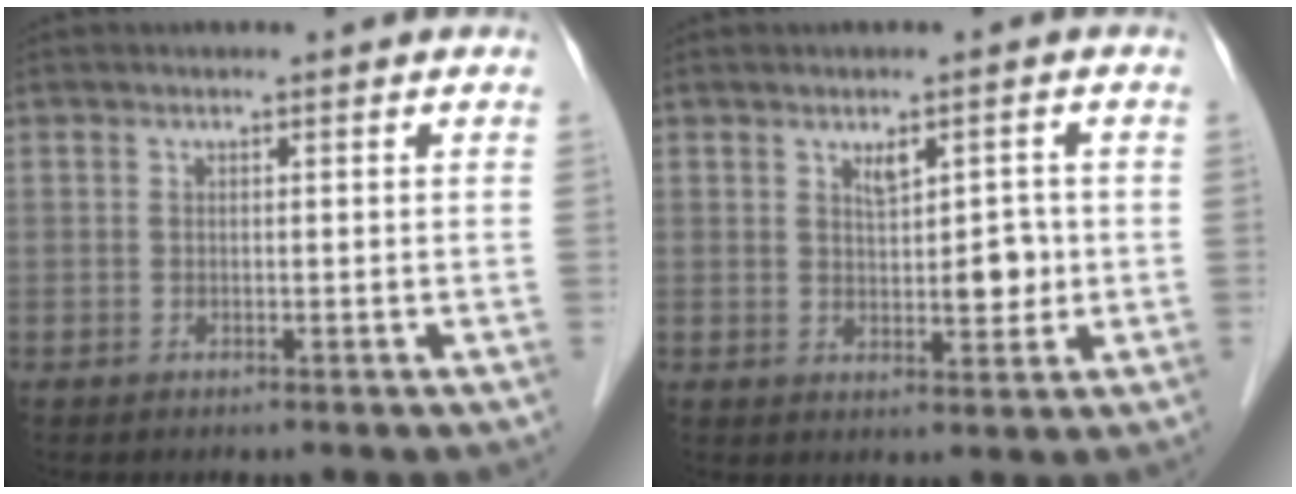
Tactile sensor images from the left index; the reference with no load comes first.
{"total": 4.7, "force": [0.6, 2.2, 4.0], "torque": [-0.060, 0.002, 0.018]}